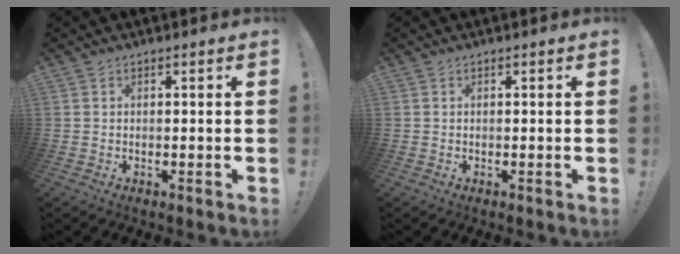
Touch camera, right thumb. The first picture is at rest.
{"total": 0.0}